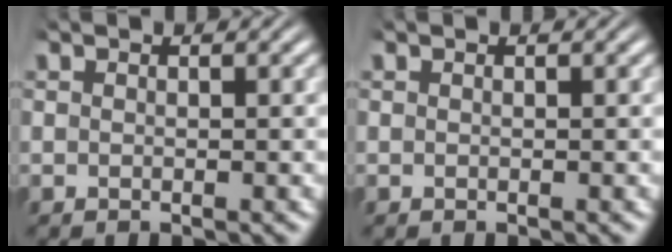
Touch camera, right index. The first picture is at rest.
{"total": 0.0}